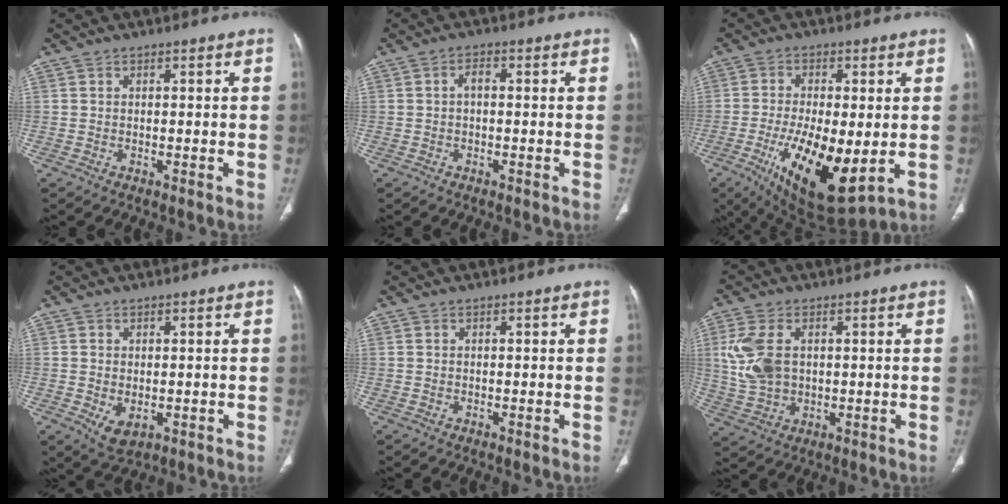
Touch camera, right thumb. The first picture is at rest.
{"total": 1.8, "force": [-0.1, 1.0, 1.5], "torque": [-0.025, 0.008, -0.003]}
{"total": 17.0, "force": [-3.6, 6.6, 15.2], "torque": [-0.271, -0.023, -0.042]}
{"total": 4.1, "force": [-0.9, 2.6, 3.1], "torque": [-0.052, -0.009, -0.001]}
{"total": 0.0}
{"total": 9.4, "force": [1.6, 6.1, 7.0], "torque": [-0.155, 0.000, 0.042]}